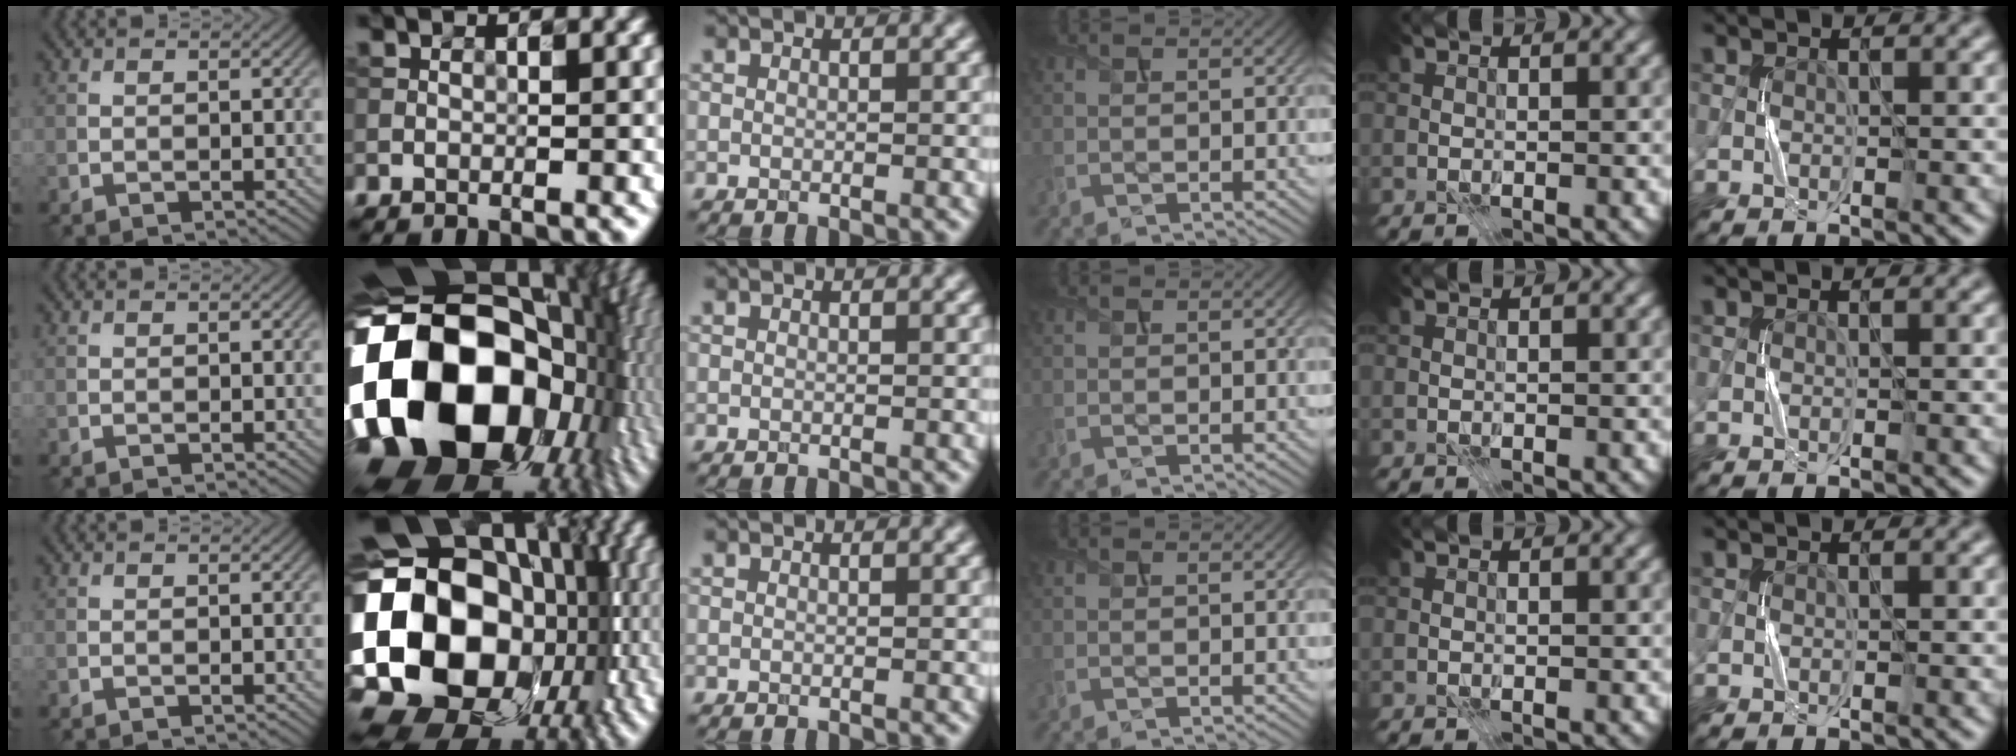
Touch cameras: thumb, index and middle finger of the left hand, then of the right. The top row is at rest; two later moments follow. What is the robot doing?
{"motion": "press", "object": "sticker"}